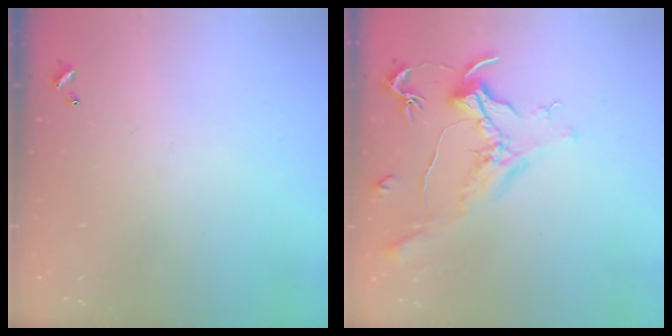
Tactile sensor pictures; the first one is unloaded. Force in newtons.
{"total": 1.6, "press": 1.4, "slide": 0.7}